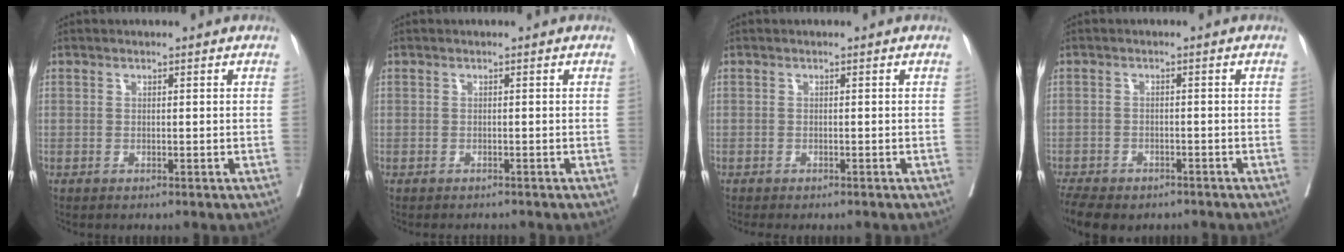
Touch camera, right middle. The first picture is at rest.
{"total": 2.2, "force": [-2.1, 0.6, 0.5], "torque": [-0.005, -0.003, -0.027]}
{"total": 2.9, "force": [-2.5, 0.8, 1.1], "torque": [-0.010, -0.005, -0.033]}
{"total": 10.0, "force": [-7.8, 4.4, 4.5], "torque": [-0.086, -0.001, -0.109]}